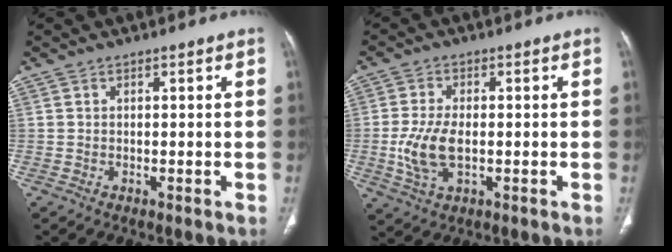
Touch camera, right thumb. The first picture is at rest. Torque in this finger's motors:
{"motor_torque": [1.14, 1.48, 0.66, -1.13, 0.36]}